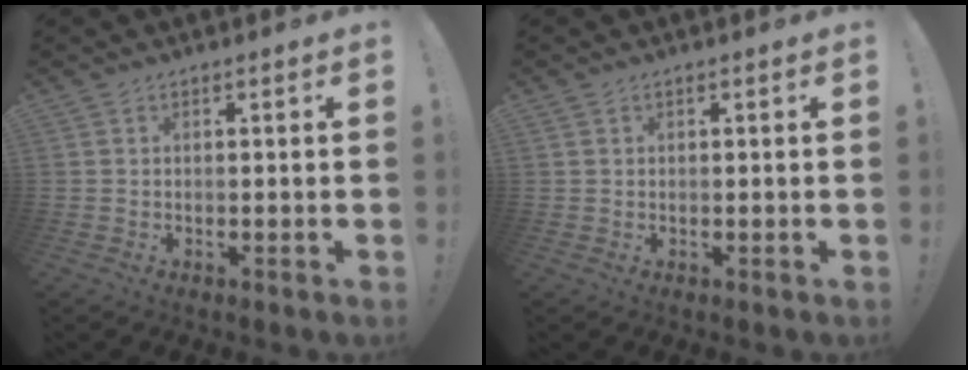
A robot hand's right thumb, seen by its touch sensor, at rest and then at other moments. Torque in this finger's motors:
{"motor_torque": [0.17, -0.03, -0.37, 0.13, 0.02]}